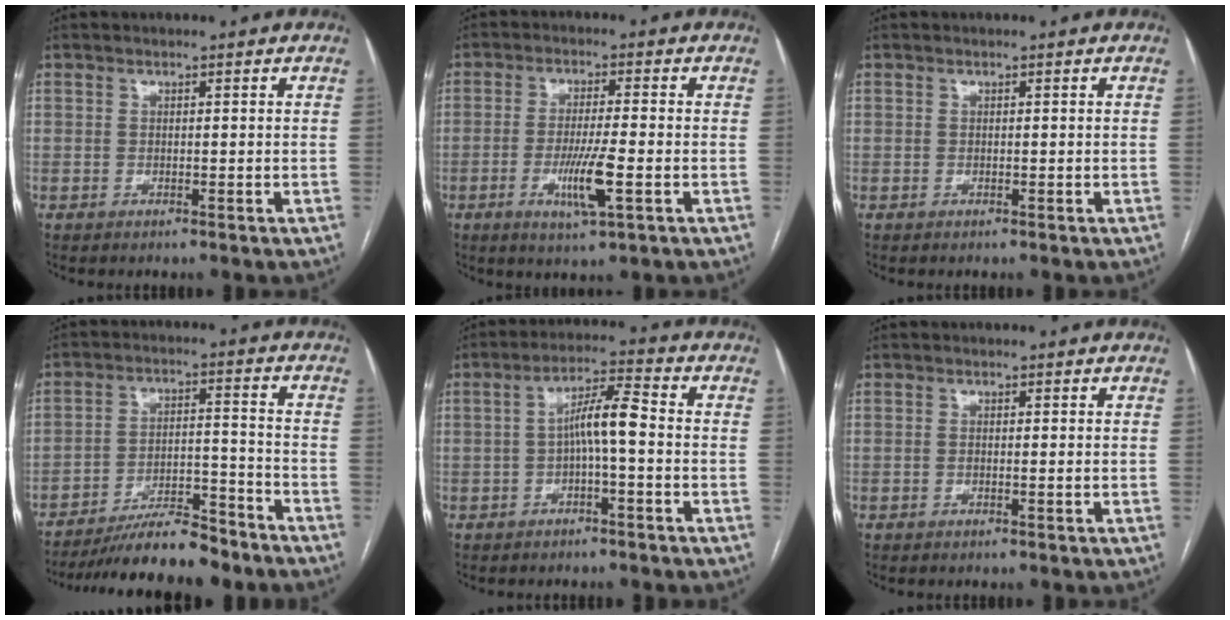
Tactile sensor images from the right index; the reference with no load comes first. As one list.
[{"total": 7.3, "force": [-2.3, 0.3, 6.9], "torque": [-0.129, -0.015, -0.040]}, {"total": 0.0}, {"total": 11.6, "force": [-10.3, 1.9, 5.0], "torque": [-0.072, 0.007, -0.173]}, {"total": 6.1, "force": [-0.7, 0.7, 6.0], "torque": [-0.103, 0.022, -0.014]}, {"total": 0.8, "force": [-0.1, 0.1, 0.8], "torque": [-0.015, -0.001, -0.001]}]